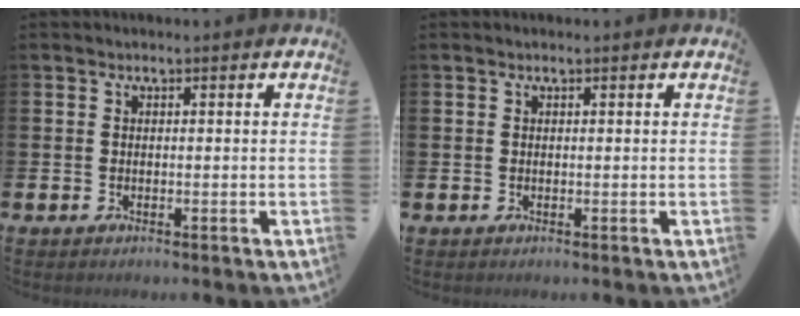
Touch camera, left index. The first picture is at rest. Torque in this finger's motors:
{"motor_torque": [0.03, -0.10, -0.04, 0.02]}